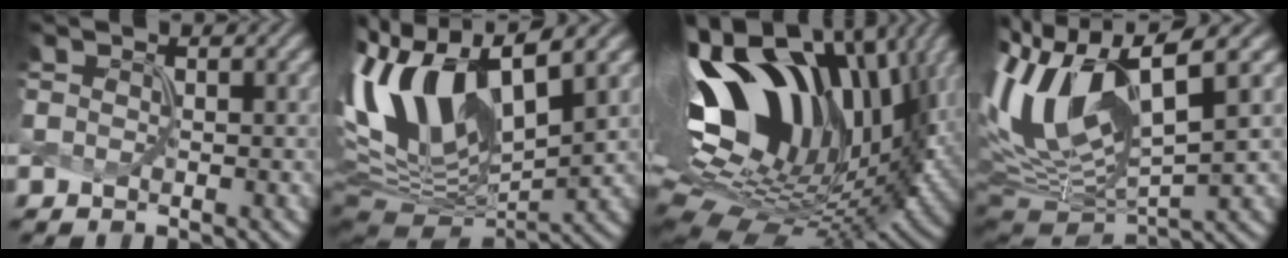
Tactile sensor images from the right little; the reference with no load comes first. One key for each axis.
{"total": 12.4, "fx": 3.4, "fy": 5.8, "fz": 10.5, "tx": -0.216, "ty": 0.000, "tz": 0.061}
{"total": 18.0, "fx": 3.4, "fy": 10.6, "fz": 14.2, "tx": -0.261, "ty": 0.030, "tz": 0.049}
{"total": 13.3, "fx": 2.7, "fy": 5.5, "fz": 11.8, "tx": -0.256, "ty": 0.003, "tz": 0.054}